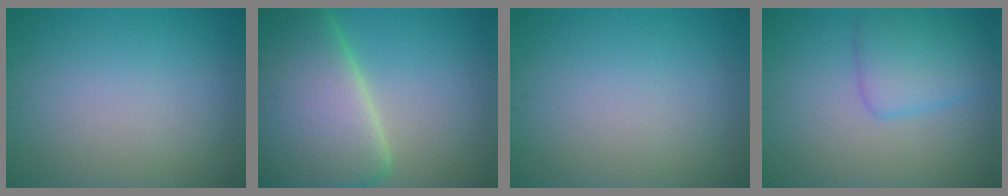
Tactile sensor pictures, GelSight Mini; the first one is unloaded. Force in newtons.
{"total": 14.6, "press": 14.6, "slide": 0.9}
{"total": 0.0}
{"total": 3.8, "press": 3.8, "slide": 0.1}